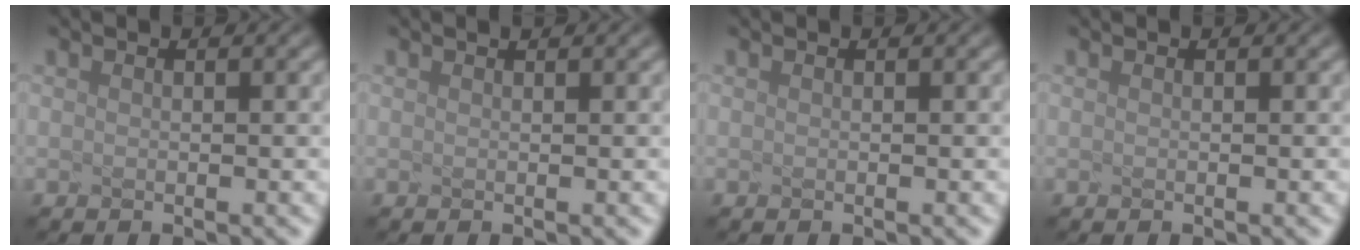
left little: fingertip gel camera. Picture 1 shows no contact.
{"total": 0.6, "force": [0.5, 0.1, 0.2], "torque": [0.001, 0.011, 0.002]}
{"total": 0.0}
{"total": 0.0}